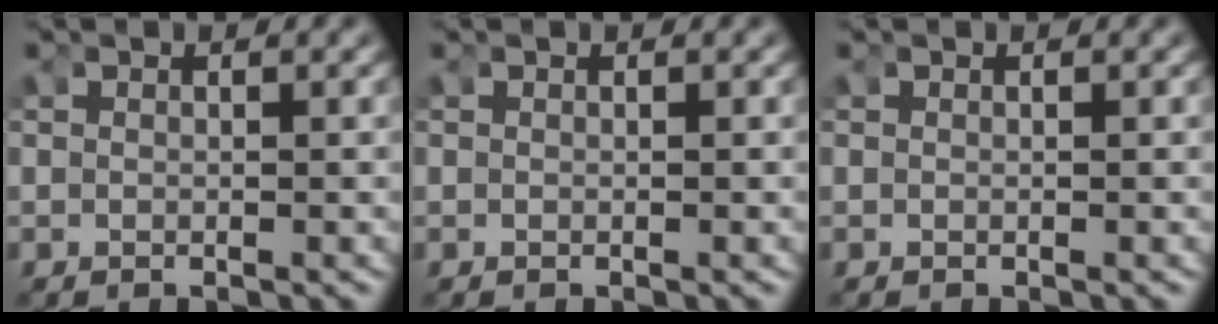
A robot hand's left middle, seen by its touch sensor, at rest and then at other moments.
{"total": 0.0}
{"total": 0.0}